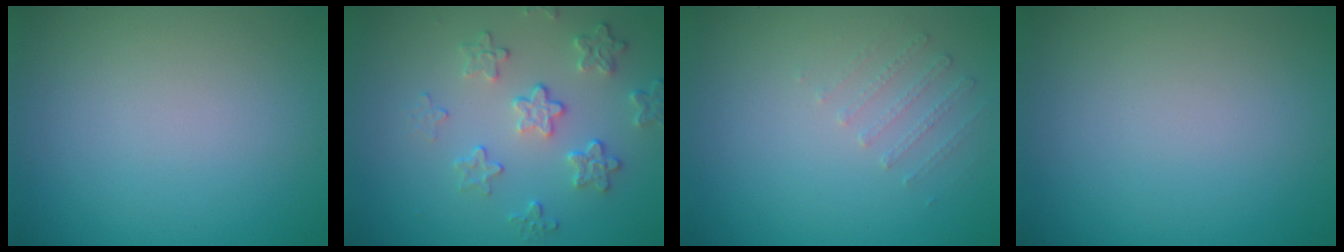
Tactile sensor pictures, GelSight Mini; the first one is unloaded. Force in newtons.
{"total": 3.4, "press": 2.9, "slide": 1.8}
{"total": 1.1, "press": 0.7, "slide": 0.8}
{"total": 0.0}